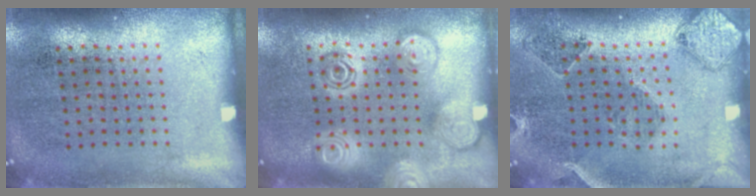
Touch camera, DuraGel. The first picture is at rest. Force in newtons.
{"total": 2.8, "press": 2.8, "slide": 0.3}
{"total": 0.6, "press": 0.5, "slide": 0.3}